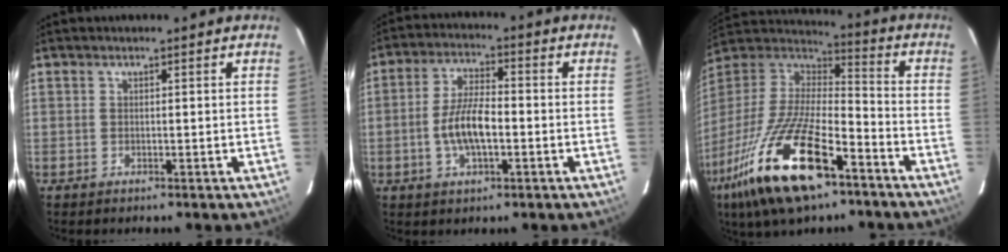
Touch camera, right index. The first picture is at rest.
{"total": 8.3, "force": [-2.0, 3.1, 7.4], "torque": [-0.149, 0.006, -0.035]}
{"total": 25.3, "force": [-14.5, 8.6, 18.8], "torque": [-0.378, -0.050, -0.266]}